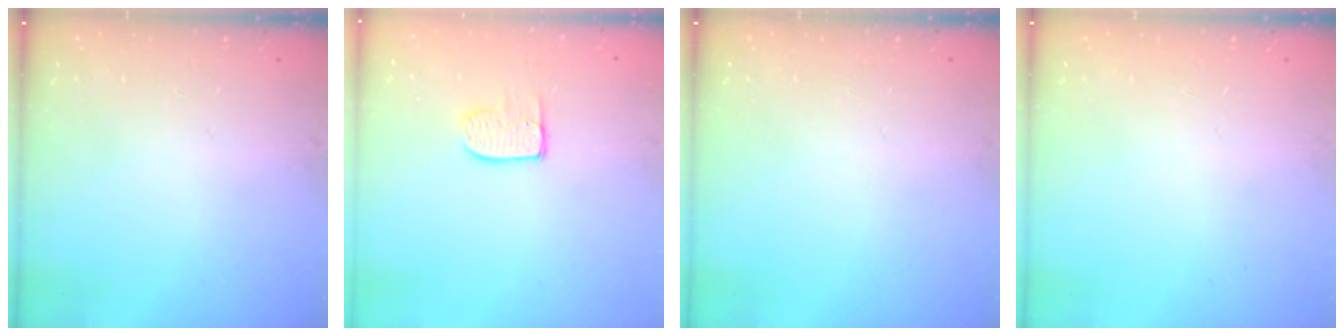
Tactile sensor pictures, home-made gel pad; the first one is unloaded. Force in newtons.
{"total": 6.8, "press": 6.7, "slide": 0.4}
{"total": 0.0}
{"total": 0.0}